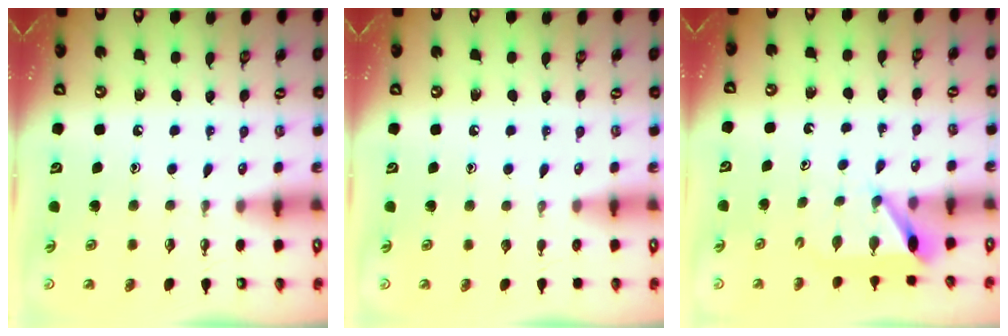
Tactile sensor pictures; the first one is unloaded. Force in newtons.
{"total": 0.0}
{"total": 6.4, "press": 6.4, "slide": 0.2}